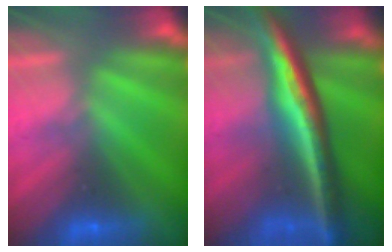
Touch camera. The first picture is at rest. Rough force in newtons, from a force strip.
{"total": 5.8}